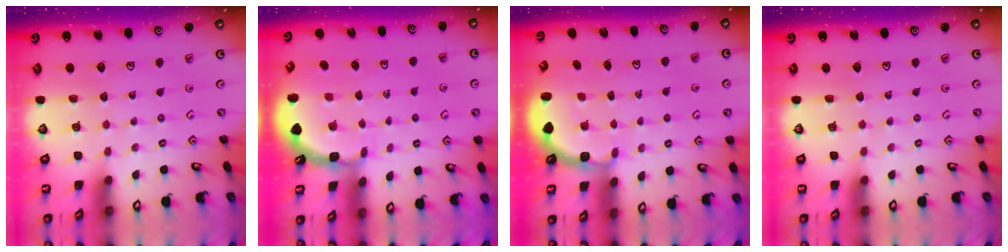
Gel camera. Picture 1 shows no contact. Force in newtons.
{"total": 1.9, "press": 1.9, "slide": 0.1}
{"total": 3.2, "press": 2.5, "slide": 2.1}
{"total": 0.0}